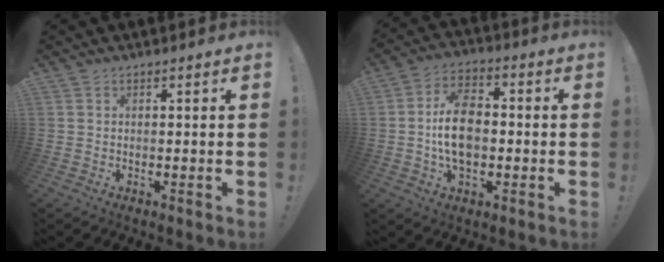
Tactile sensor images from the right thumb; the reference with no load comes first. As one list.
[{"total": 13.4, "force": [-1.5, 8.9, 9.9], "torque": [-0.190, 0.011, -0.029]}]